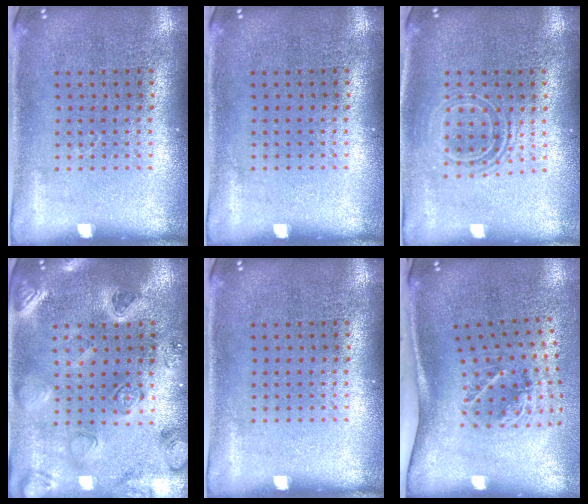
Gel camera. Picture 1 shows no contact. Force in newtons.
{"total": 0.0}
{"total": 1.7, "press": 1.3, "slide": 1.0}
{"total": 2.2, "press": 2.2, "slide": 0.2}
{"total": 0.0}
{"total": 2.1, "press": 1.3, "slide": 1.7}